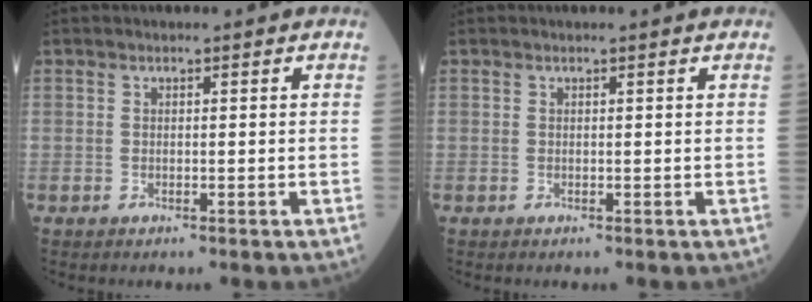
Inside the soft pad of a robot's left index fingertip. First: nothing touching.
{"total": 0.9, "force": [0.9, -0.1, 0.3], "torque": [-0.011, 0.001, 0.011]}